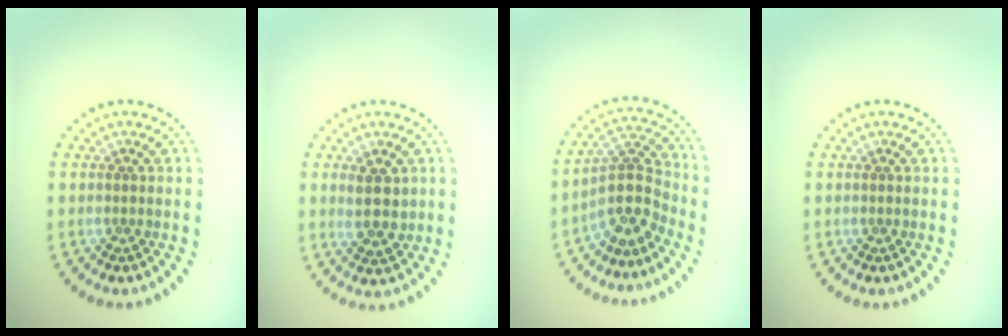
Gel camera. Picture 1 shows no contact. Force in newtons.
{"total": 3.0, "press": 2.8, "slide": 0.8}
{"total": 4.0, "press": 3.3, "slide": 2.3}
{"total": 0.0}